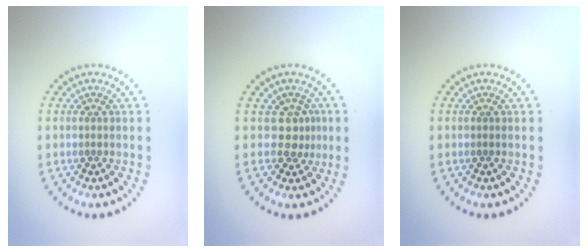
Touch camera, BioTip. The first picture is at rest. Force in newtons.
{"total": 2.0, "press": 1.4, "slide": 1.4}
{"total": 0.0}